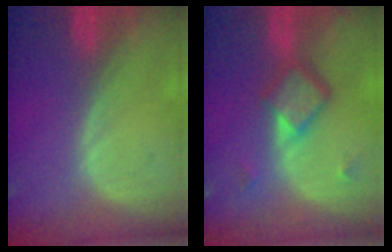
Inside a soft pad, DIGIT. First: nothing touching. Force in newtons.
{"total": 5.9, "press": 5.1, "slide": 2.9}